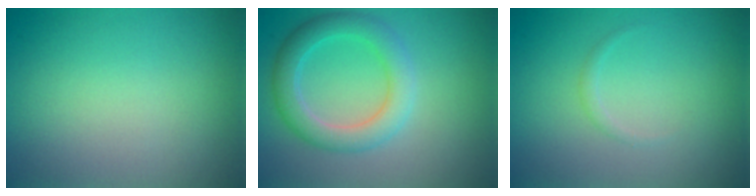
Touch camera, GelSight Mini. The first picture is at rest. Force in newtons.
{"total": 3.9, "press": 3.9, "slide": 0.3}
{"total": 0.6, "press": 0.6, "slide": 0.1}